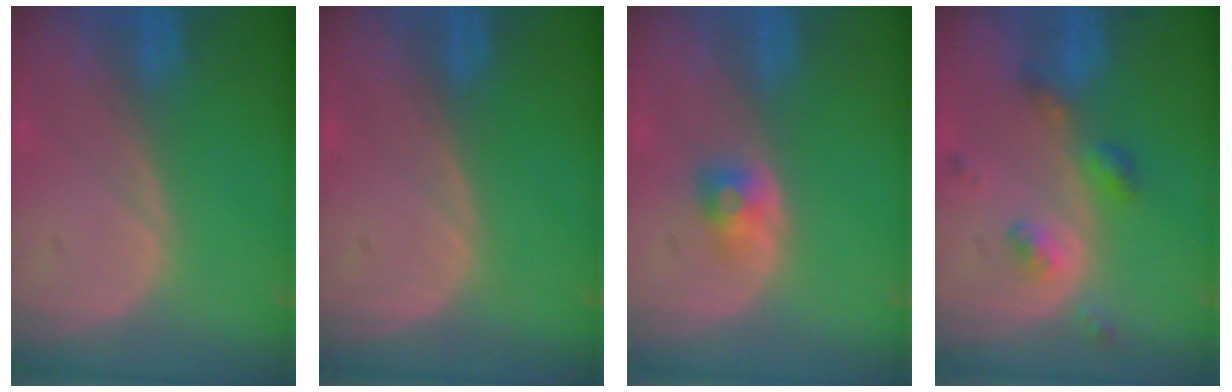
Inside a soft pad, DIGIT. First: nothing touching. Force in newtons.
{"total": 0.0}
{"total": 2.7, "press": 2.4, "slide": 1.1}
{"total": 5.1, "press": 4.5, "slide": 2.5}